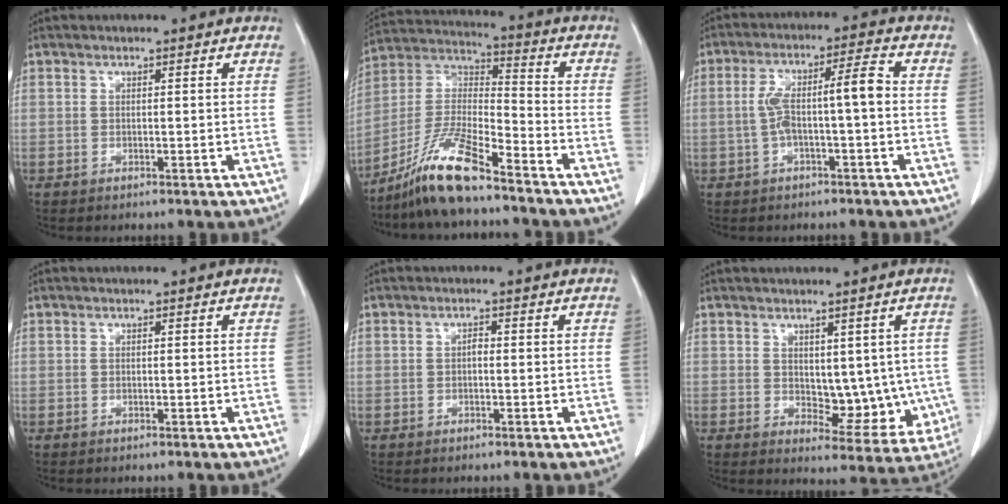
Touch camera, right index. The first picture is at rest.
{"total": 12.4, "force": [-9.4, 1.6, 8.0], "torque": [-0.169, -0.002, -0.179]}
{"total": 7.3, "force": [-0.6, 1.0, 7.2], "torque": [-0.140, 0.031, -0.009]}
{"total": 0.0}
{"total": 0.7, "force": [-0.1, 0.4, 0.6], "torque": [-0.011, 0.003, -0.003]}
{"total": 8.3, "force": [0.5, 4.9, 6.7], "torque": [-0.063, -0.005, 0.021]}